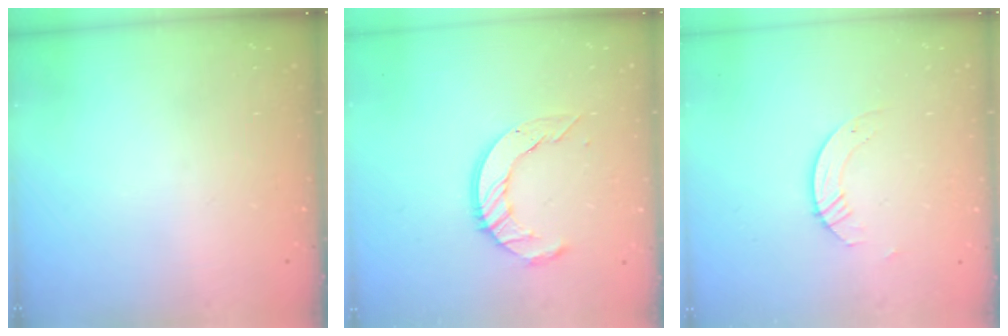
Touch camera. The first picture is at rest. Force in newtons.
{"total": 10.8, "press": 10.8, "slide": 1.0}
{"total": 2.8, "press": 2.8, "slide": 0.2}